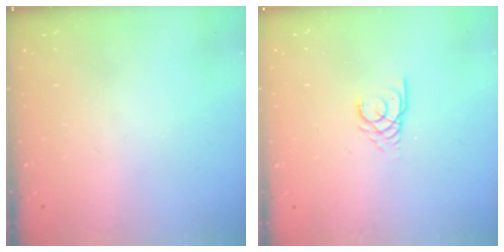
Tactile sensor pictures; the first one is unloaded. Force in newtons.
{"total": 3.0, "press": 3.0, "slide": 0.3}